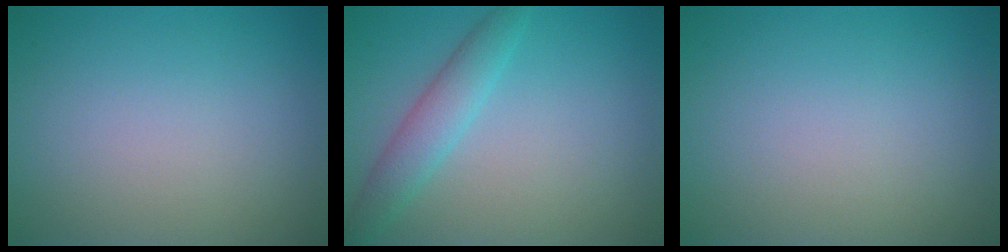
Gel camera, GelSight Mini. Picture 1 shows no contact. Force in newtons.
{"total": 3.0, "press": 3.0, "slide": 0.1}
{"total": 0.0}